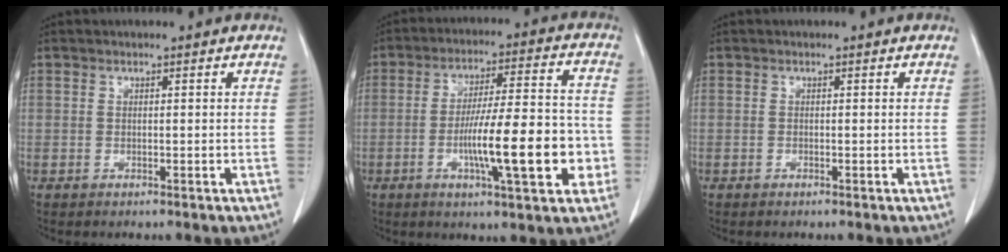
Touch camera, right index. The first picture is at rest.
{"total": 15.1, "force": [-4.0, 2.4, 14.4], "torque": [-0.232, 0.010, -0.060]}
{"total": 0.0}